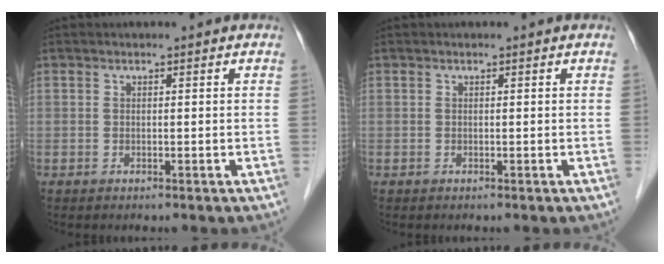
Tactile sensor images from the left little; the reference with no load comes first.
{"total": 0.0}